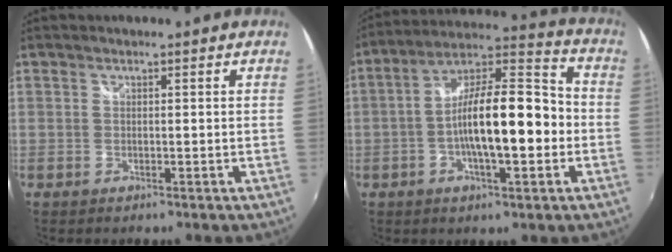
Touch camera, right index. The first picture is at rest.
{"total": 16.4, "force": [-2.9, 5.1, 15.3], "torque": [-0.266, 0.022, -0.052]}